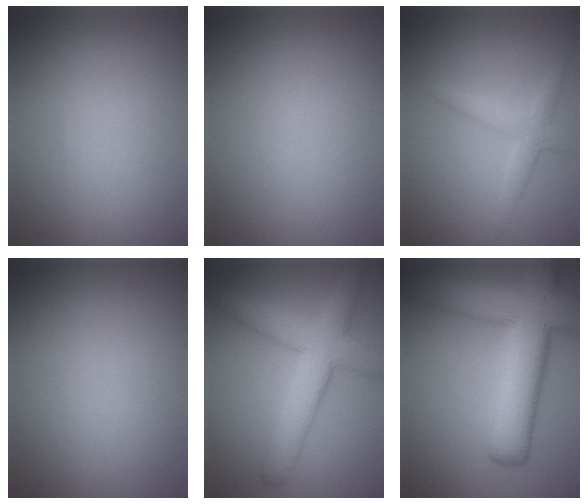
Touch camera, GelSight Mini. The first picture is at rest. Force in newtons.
{"total": 0.0}
{"total": 2.4, "press": 2.4, "slide": 0.1}
{"total": 0.0}
{"total": 6.2, "press": 6.2, "slide": 0.2}
{"total": 11.2, "press": 11.2, "slide": 0.8}